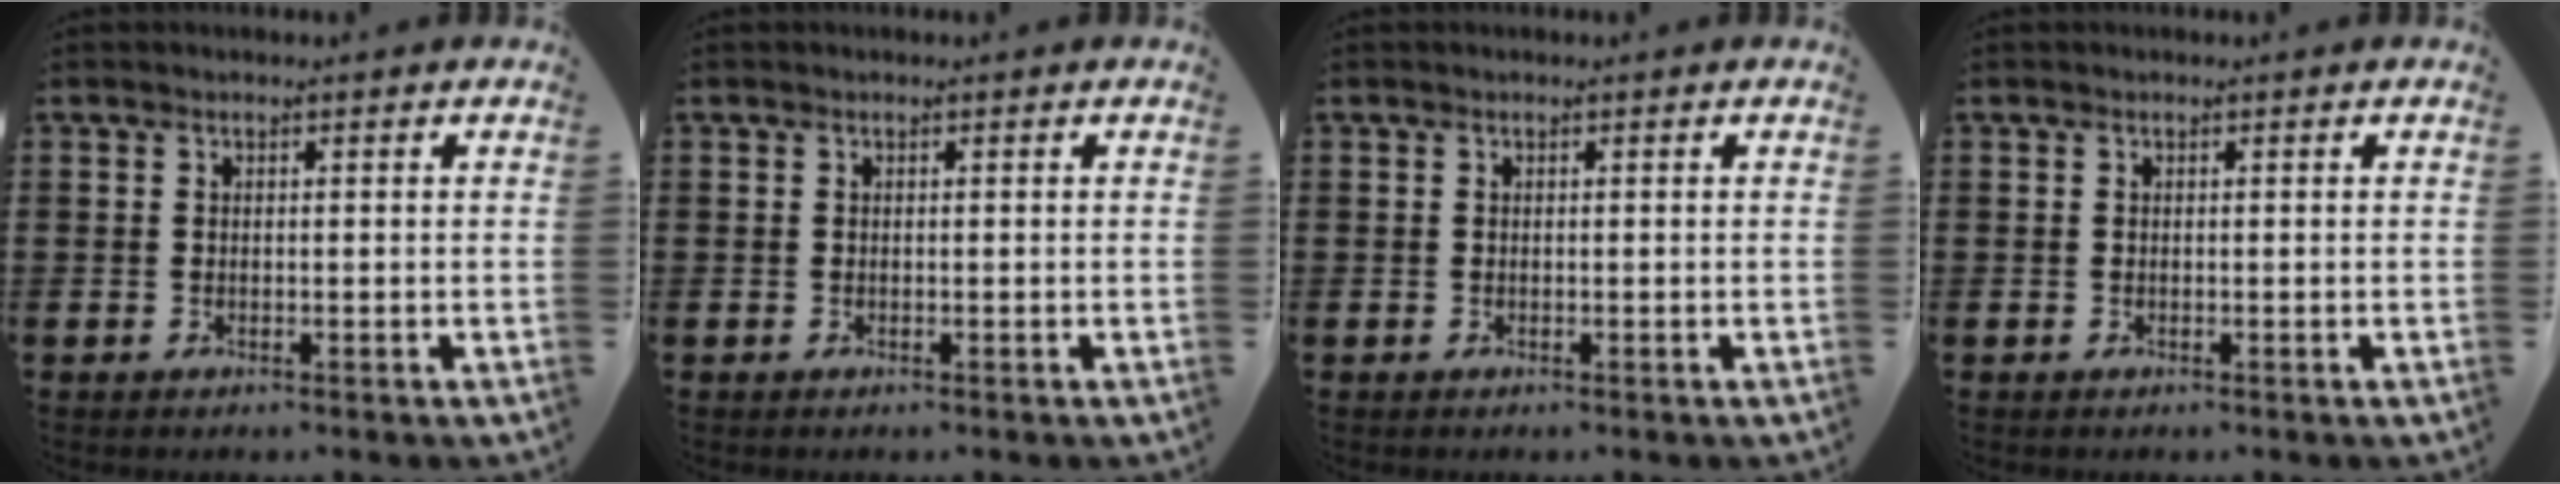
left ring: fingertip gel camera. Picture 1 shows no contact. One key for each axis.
{"total": 0.0}
{"total": 0.0}
{"total": 0.0}